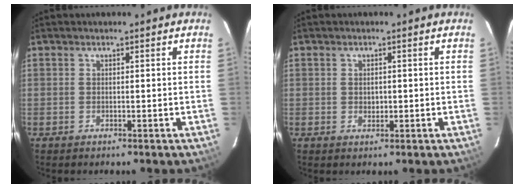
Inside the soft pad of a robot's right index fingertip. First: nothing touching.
{"total": 1.4, "force": [0.0, 1.2, 0.7], "torque": [-0.009, 0.000, 0.001]}